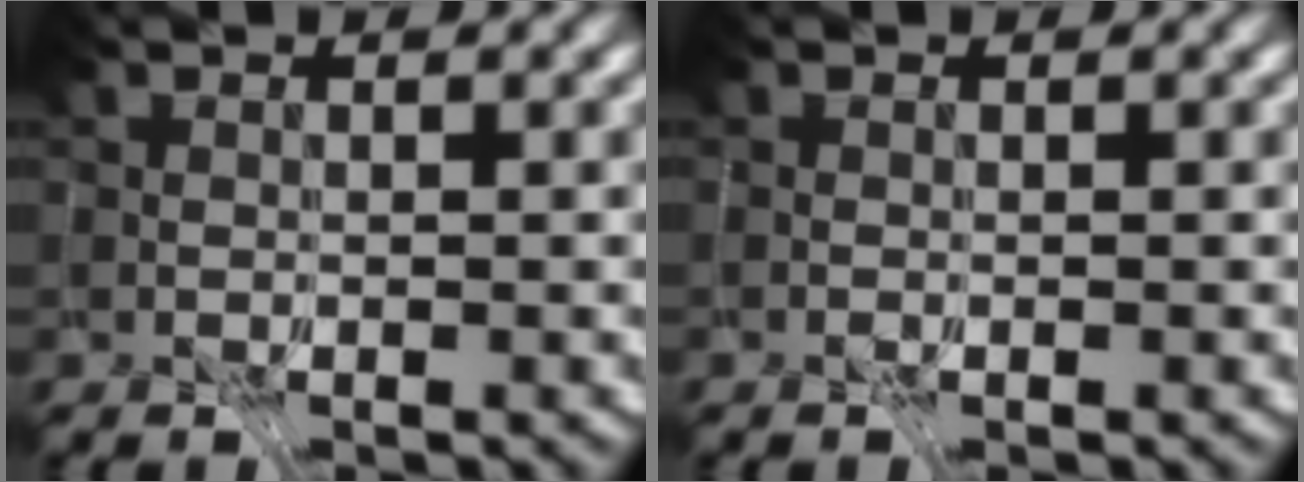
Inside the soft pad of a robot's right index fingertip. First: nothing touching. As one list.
[{"total": 0.0}]